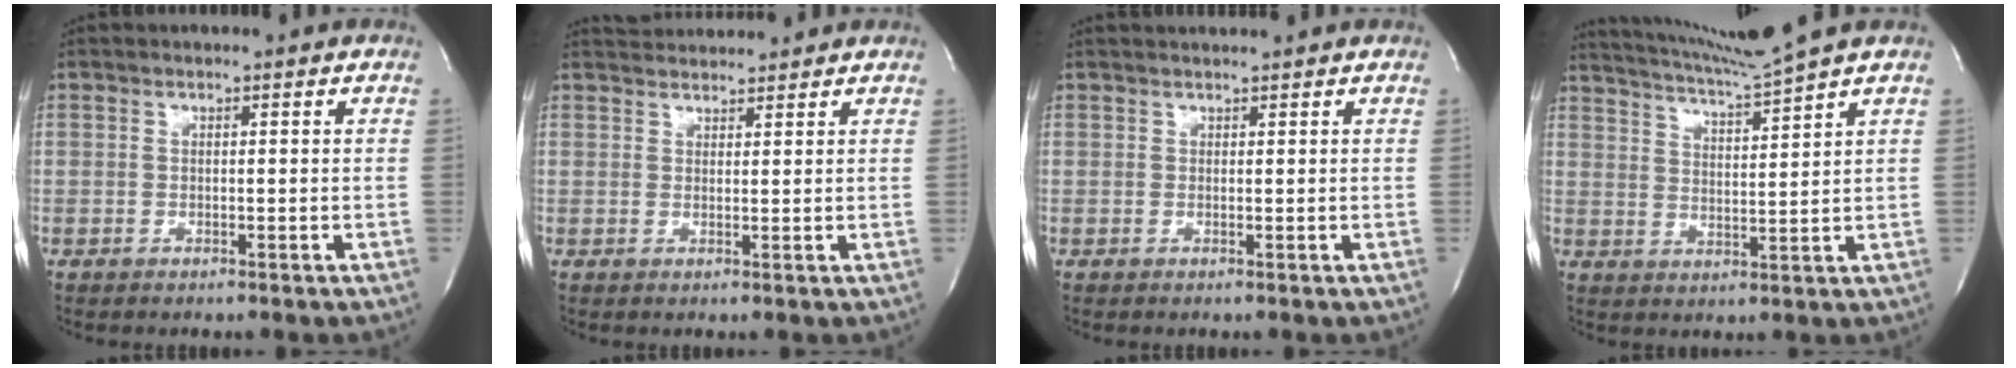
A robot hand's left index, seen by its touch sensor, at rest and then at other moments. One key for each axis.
{"total": 4.2, "fx": 4.2, "fy": 0.4, "fz": 0.3, "tx": -0.013, "ty": 0.027, "tz": 0.070}
{"total": 2.6, "fx": 2.5, "fy": -0.2, "fz": 0.6, "tx": -0.008, "ty": 0.019, "tz": 0.037}
{"total": 9.6, "fx": 8.6, "fy": -3.1, "fz": 2.9, "tx": -0.063, "ty": -0.028, "tz": 0.156}